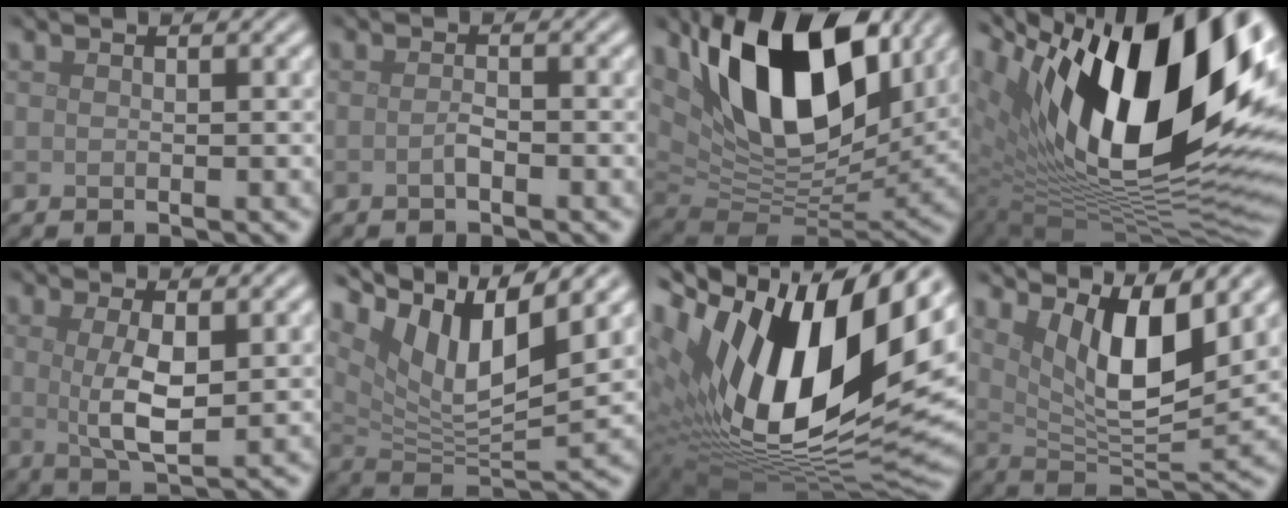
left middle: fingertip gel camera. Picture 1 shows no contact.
{"total": 1.0, "force": [-0.5, 0.2, 0.8], "torque": [-0.017, 0.002, -0.009]}
{"total": 13.8, "force": [5.8, 7.4, 10.1], "torque": [-0.167, -0.002, 0.101]}
{"total": 19.4, "force": [6.9, 8.2, 16.1], "torque": [-0.259, 0.022, 0.115]}
{"total": 4.1, "force": [0.5, 1.2, 3.9], "torque": [-0.079, -0.005, 0.014]}
{"total": 9.4, "force": [5.7, 2.6, 7.0], "torque": [-0.131, -0.001, 0.111]}
{"total": 19.9, "force": [5.3, 9.7, 16.5], "torque": [-0.311, 0.005, 0.098]}
{"total": 7.8, "force": [3.4, 2.5, 6.5], "torque": [-0.116, -0.015, 0.062]}